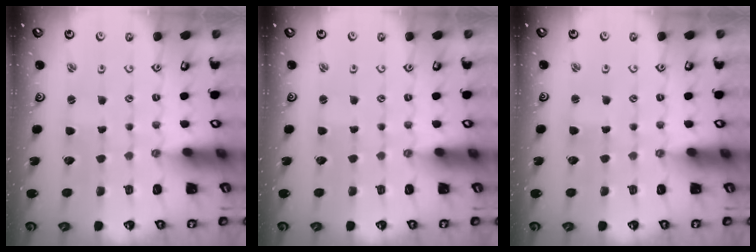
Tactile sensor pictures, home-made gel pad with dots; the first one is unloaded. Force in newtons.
{"total": 1.1, "press": 1.1, "slide": 0.2}
{"total": 1.1, "press": 1.0, "slide": 0.3}